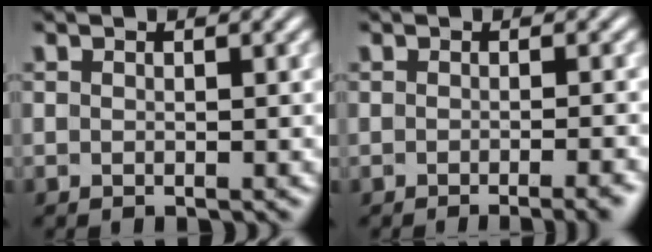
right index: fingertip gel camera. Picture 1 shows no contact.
{"total": 2.6, "force": [-2.0, 0.0, 1.7], "torque": [-0.012, 0.007, -0.034]}